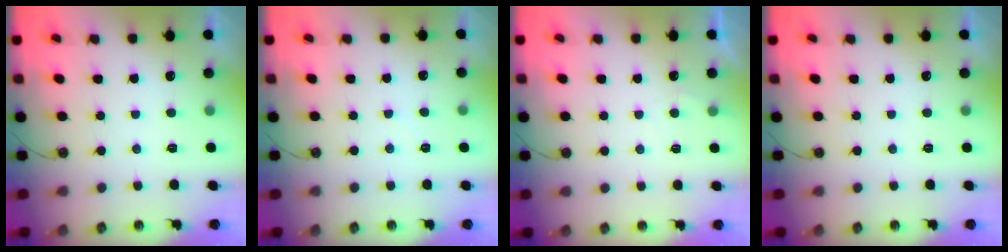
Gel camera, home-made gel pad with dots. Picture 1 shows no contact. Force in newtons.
{"total": 1.9, "press": 1.9, "slide": 0.3}
{"total": 2.3, "press": 2.2, "slide": 0.3}
{"total": 0.0}